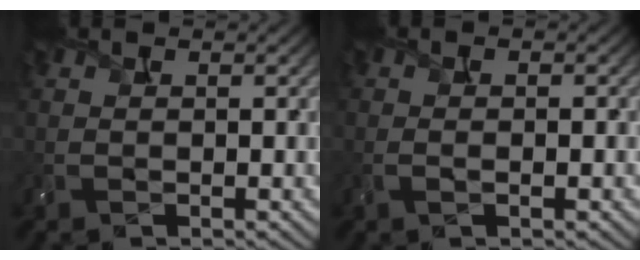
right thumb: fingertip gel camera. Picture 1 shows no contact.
{"total": 1.7, "force": [-0.2, 0.7, 1.5], "torque": [-0.011, -0.004, -0.013]}